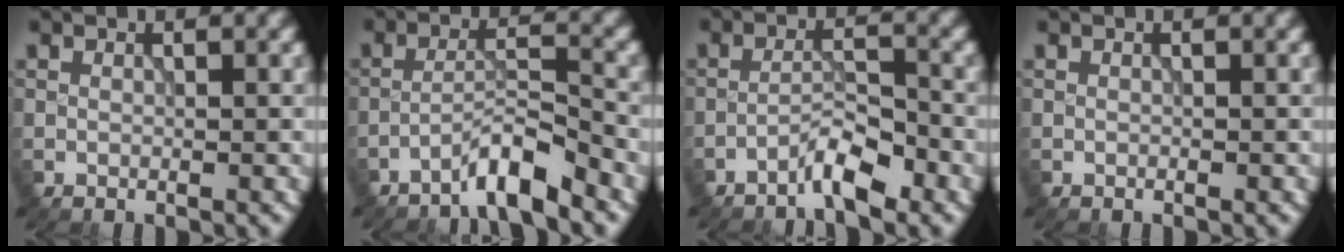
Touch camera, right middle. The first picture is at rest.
{"total": 3.7, "force": [-3.1, 0.1, 2.1], "torque": [-0.034, 0.012, -0.064]}
{"total": 2.9, "force": [-2.3, 0.3, 1.7], "torque": [-0.026, 0.011, -0.047]}
{"total": 0.0}